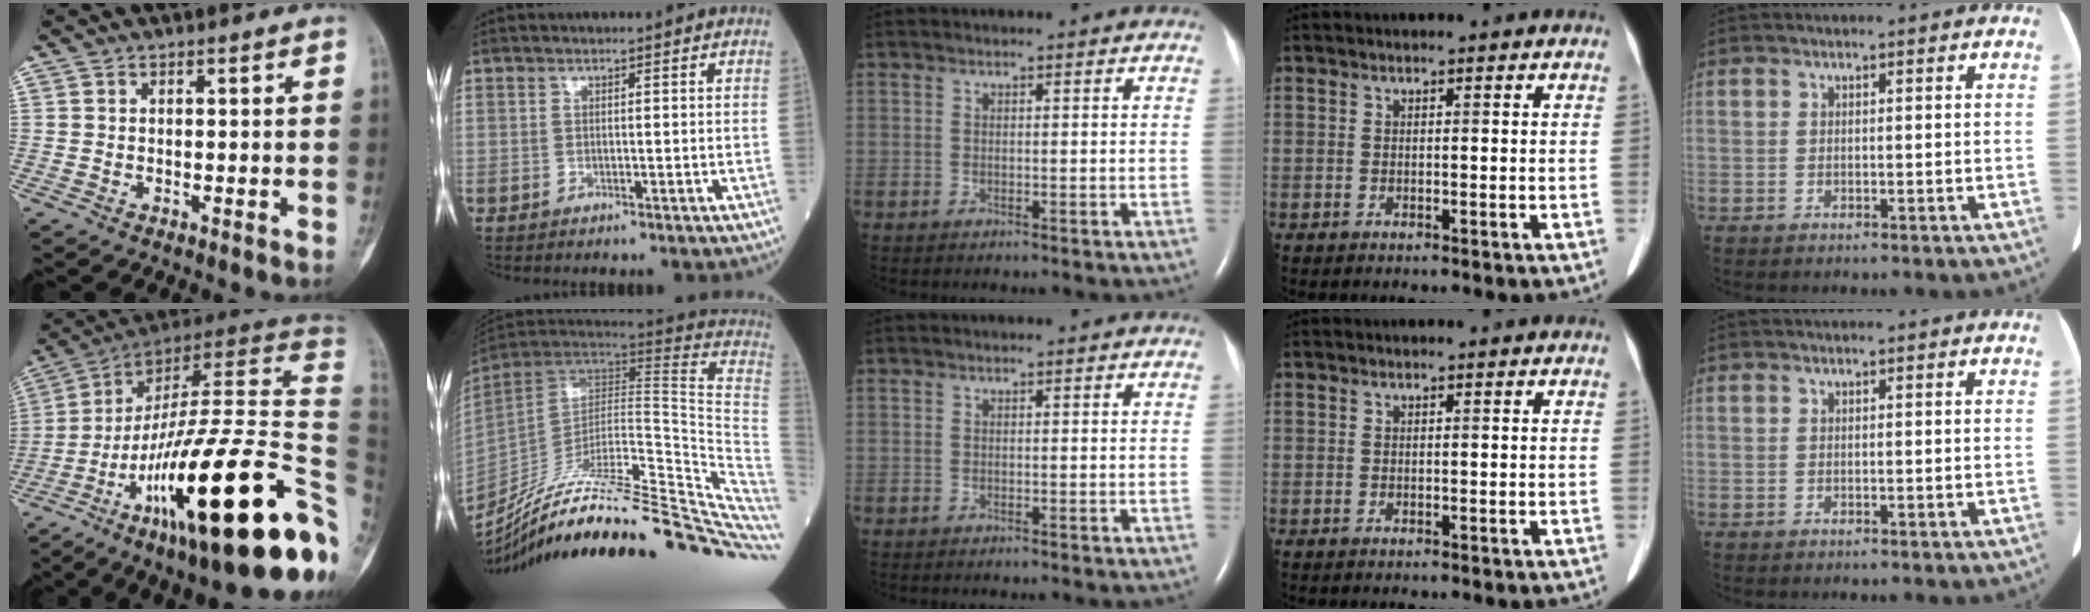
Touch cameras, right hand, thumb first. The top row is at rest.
{"thumb": {"total": 34.7, "force": [-9.8, 6.9, 32.6], "torque": [-0.434, 0.064, -0.158]}, "index": {"total": 34.4, "force": [-28.5, 6.0, 18.2], "torque": [-0.190, -0.027, -0.399]}}